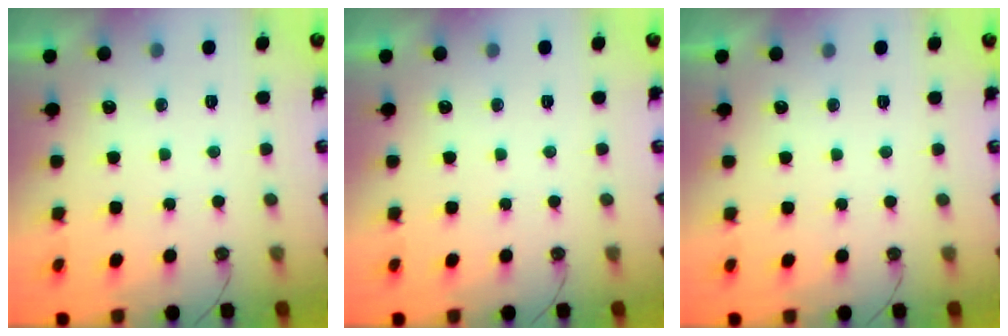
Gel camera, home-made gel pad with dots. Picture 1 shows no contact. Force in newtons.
{"total": 0.0}
{"total": 0.0}